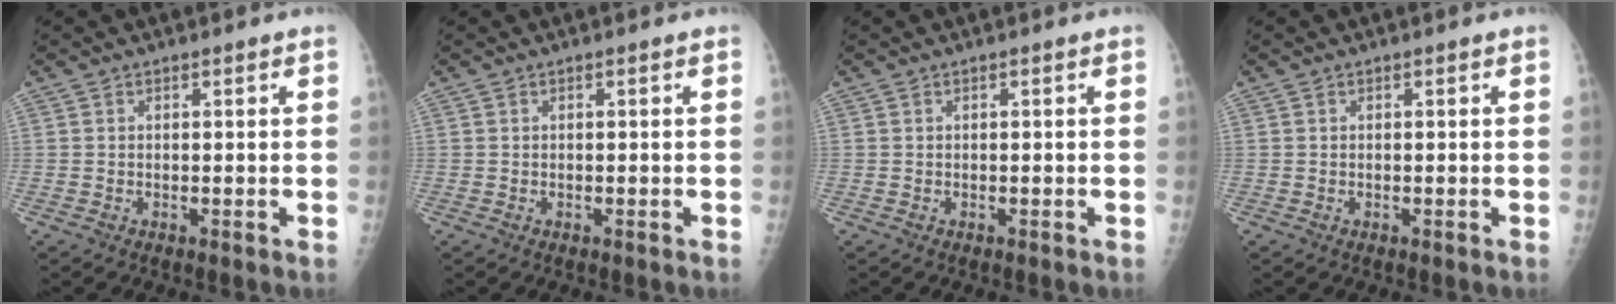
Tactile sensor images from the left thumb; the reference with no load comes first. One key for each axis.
{"total": 0.0}
{"total": 0.0}
{"total": 0.0}